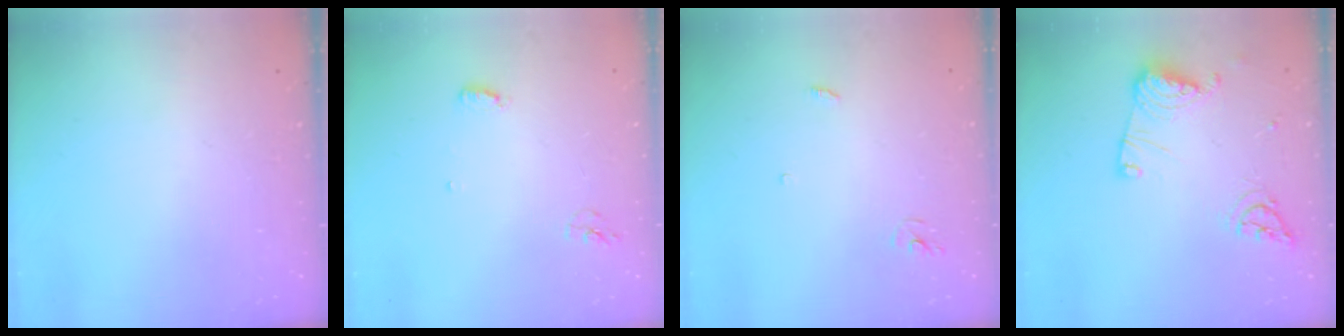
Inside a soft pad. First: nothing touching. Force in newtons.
{"total": 5.4, "press": 5.3, "slide": 1.1}
{"total": 2.9, "press": 2.9, "slide": 0.2}
{"total": 12.6, "press": 12.5, "slide": 1.5}